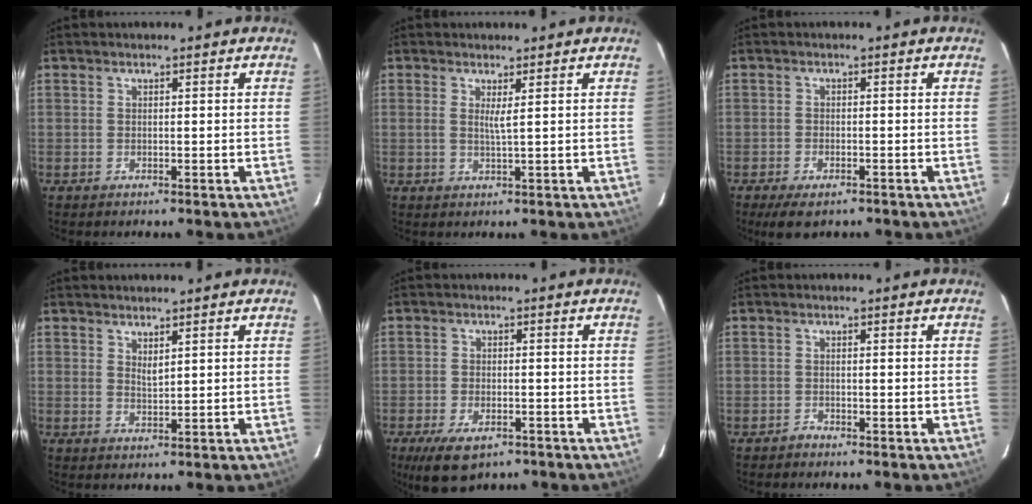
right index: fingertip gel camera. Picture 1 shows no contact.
{"total": 1.7, "force": [0.7, -0.3, 1.6], "torque": [-0.029, -0.004, 0.011]}
{"total": 5.3, "force": [-3.8, 2.2, 2.9], "torque": [-0.071, -0.019, -0.062]}
{"total": 1.8, "force": [1.3, 0.5, 1.1], "torque": [-0.019, -0.003, 0.022]}
{"total": 8.5, "force": [-5.4, 4.1, 5.1], "torque": [-0.116, -0.021, -0.087]}
{"total": 0.9, "force": [-0.9, 0.3, -0.2], "torque": [0.003, 0.005, -0.017]}